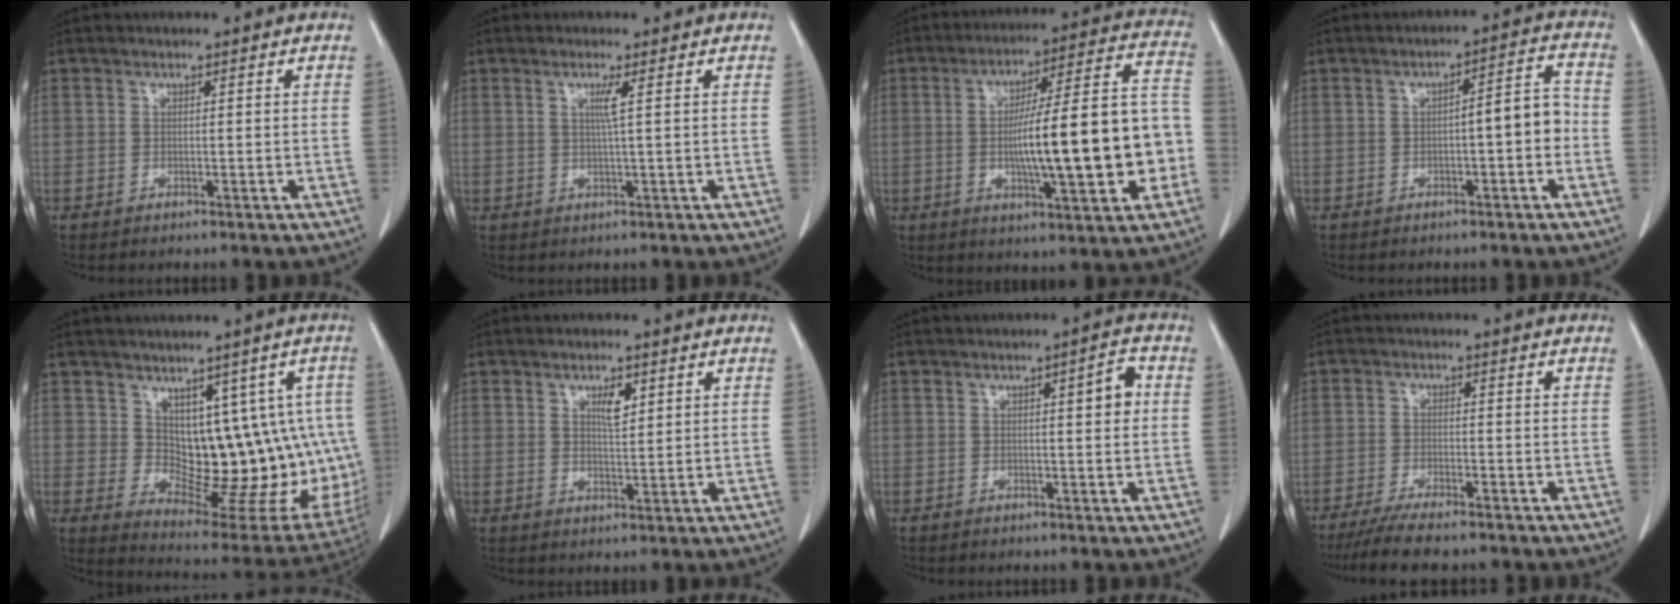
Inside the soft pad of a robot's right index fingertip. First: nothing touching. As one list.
[{"total": 2.2, "force": [0.6, -0.6, 2.0], "torque": [-0.046, -0.003, 0.013]}, {"total": 19.5, "force": [-2.8, 3.1, 19.0], "torque": [-0.267, 0.031, -0.033]}, {"total": 5.3, "force": [-1.0, 1.1, 5.1], "torque": [-0.070, 0.024, -0.016]}, {"total": 14.4, "force": [2.7, 8.6, 11.2], "torque": [-0.112, 0.012, 0.065]}, {"total": 3.3, "force": [1.5, 1.1, 2.7], "torque": [-0.048, -0.002, 0.026]}, {"total": 3.2, "force": [0.5, 0.8, 3.1], "torque": [-0.043, 0.006, 0.003]}, {"total": 7.9, "force": [-6.5, 0.8, 4.3], "torque": [-0.070, -0.018, -0.107]}]